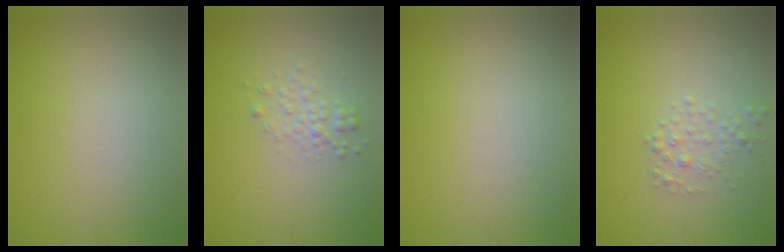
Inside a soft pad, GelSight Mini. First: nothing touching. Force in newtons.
{"total": 1.4, "press": 1.4, "slide": 0.1}
{"total": 0.0}
{"total": 1.4, "press": 1.4, "slide": 0.0}